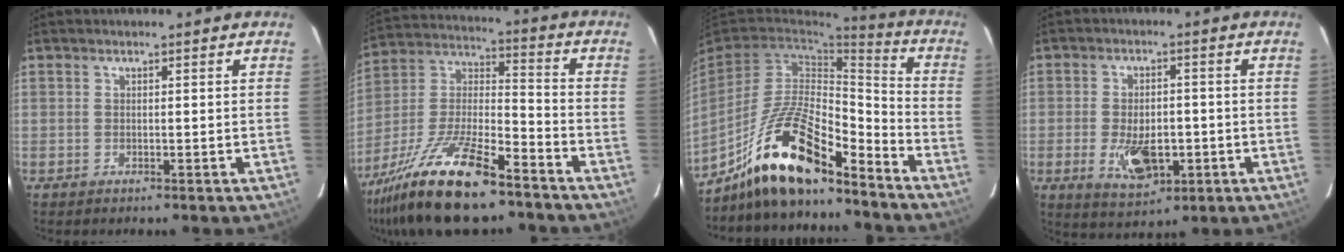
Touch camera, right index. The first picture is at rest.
{"total": 18.8, "force": [-13.7, 3.6, 12.3], "torque": [-0.262, -0.019, -0.251]}
{"total": 17.0, "force": [-12.5, 4.0, 10.8], "torque": [-0.204, 0.015, -0.224]}
{"total": 7.7, "force": [-2.1, 3.9, 6.3], "torque": [-0.117, -0.008, -0.025]}